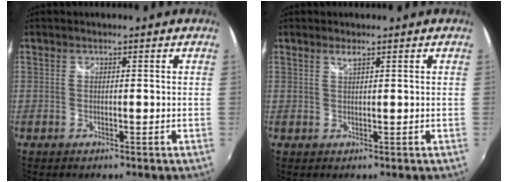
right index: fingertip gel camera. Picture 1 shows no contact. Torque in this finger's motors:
{"motor_torque": [0.20, 0.06, 0.05, 0.02]}